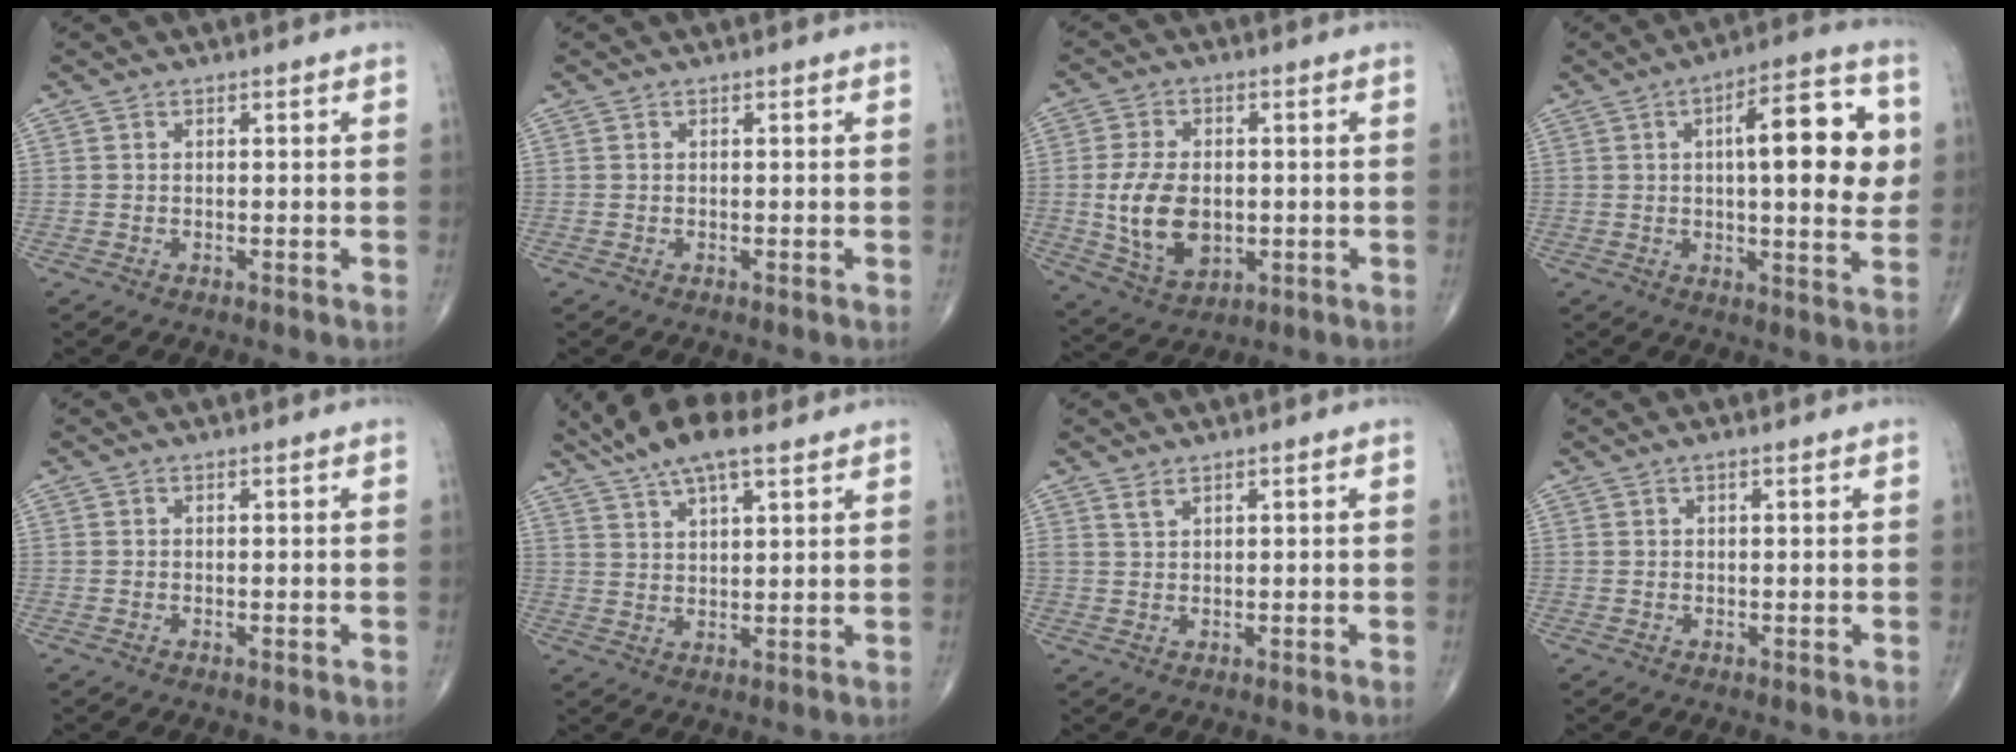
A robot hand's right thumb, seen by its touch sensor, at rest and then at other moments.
{"total": 0.0}
{"total": 11.7, "force": [-0.7, 7.3, 9.0], "torque": [-0.159, -0.007, -0.001]}
{"total": 17.7, "force": [3.1, 5.6, 16.6], "torque": [-0.205, 0.007, 0.038]}
{"total": 0.0}
{"total": 11.5, "force": [8.2, 3.6, 7.2], "torque": [-0.121, -0.015, 0.145]}
{"total": 1.5, "force": [1.3, 0.5, 0.7], "torque": [-0.011, -0.004, 0.028]}
{"total": 0.9, "force": [0.6, 0.0, 0.6], "torque": [-0.014, 0.003, 0.009]}